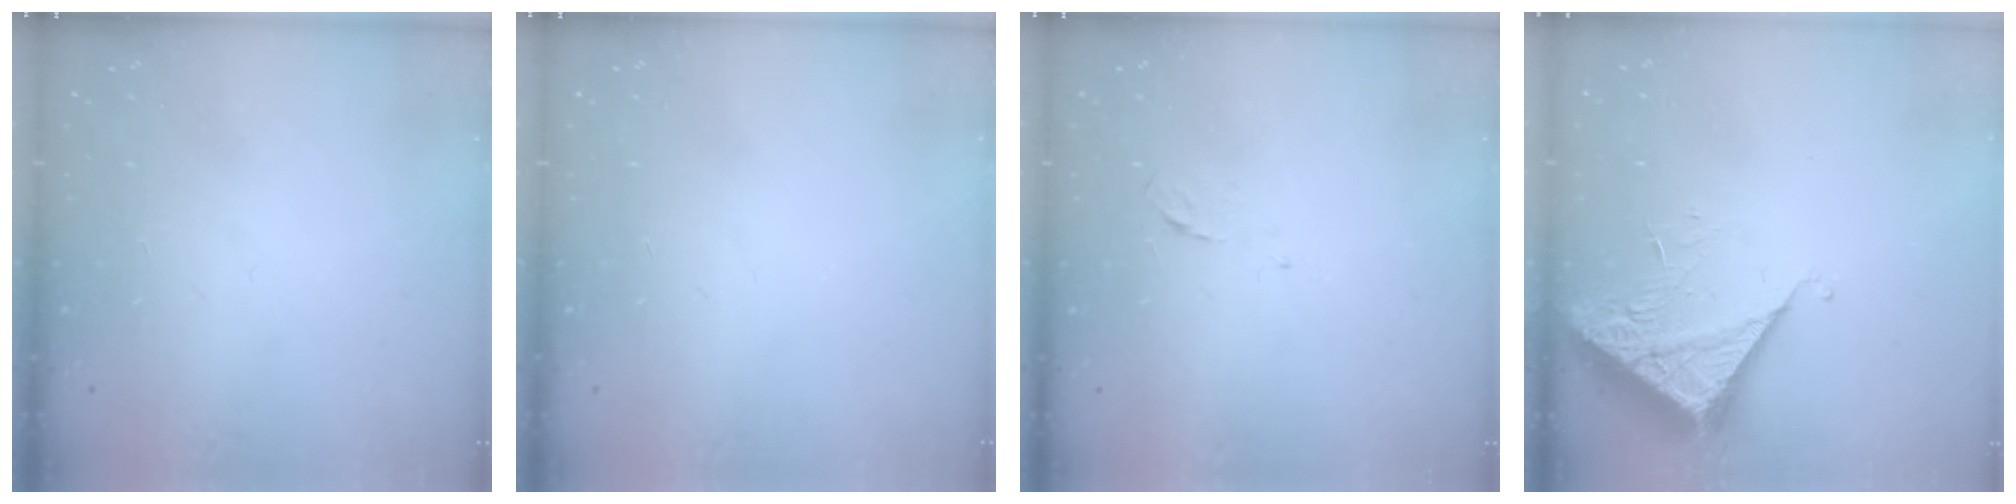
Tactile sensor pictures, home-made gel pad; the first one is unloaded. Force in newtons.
{"total": 0.0}
{"total": 3.5, "press": 3.4, "slide": 0.8}
{"total": 6.3, "press": 6.3, "slide": 0.2}